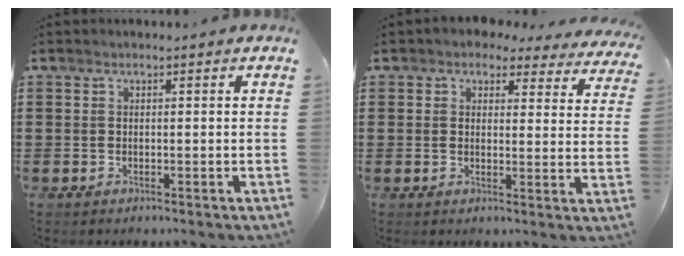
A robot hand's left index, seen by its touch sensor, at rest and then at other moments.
{"total": 3.0, "force": [2.7, 1.0, 0.8], "torque": [-0.022, -0.011, 0.046]}